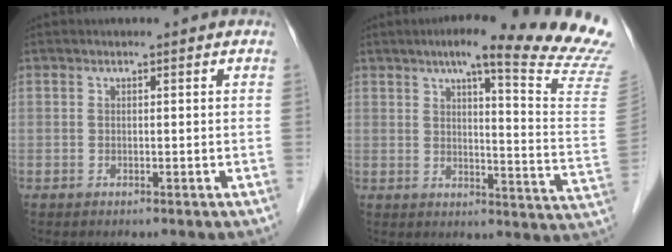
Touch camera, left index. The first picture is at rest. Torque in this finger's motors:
{"motor_torque": [-0.09, -0.26, 0.18, 0.07]}